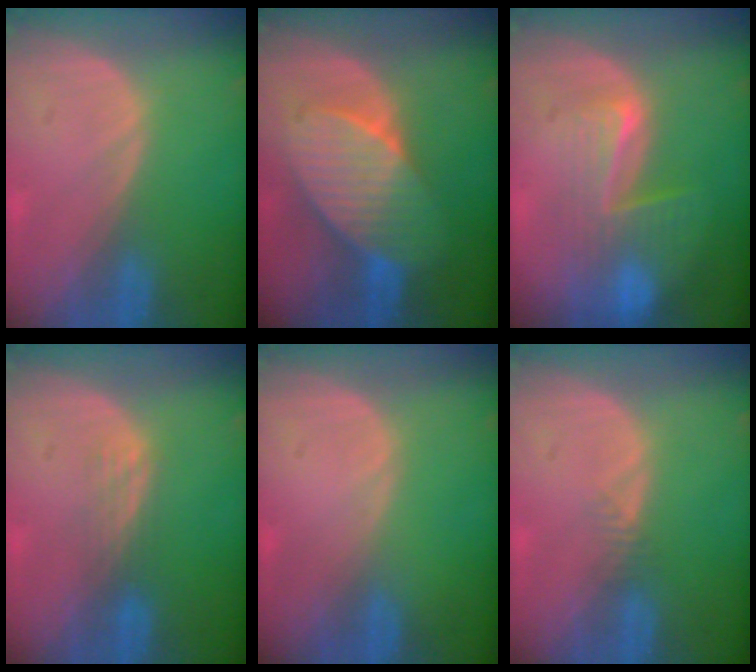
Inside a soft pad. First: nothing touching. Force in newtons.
{"total": 8.2, "press": 8.2, "slide": 0.3}
{"total": 7.8, "press": 7.2, "slide": 3.1}
{"total": 2.2, "press": 2.2, "slide": 0.2}
{"total": 0.0}
{"total": 1.2, "press": 1.0, "slide": 0.6}